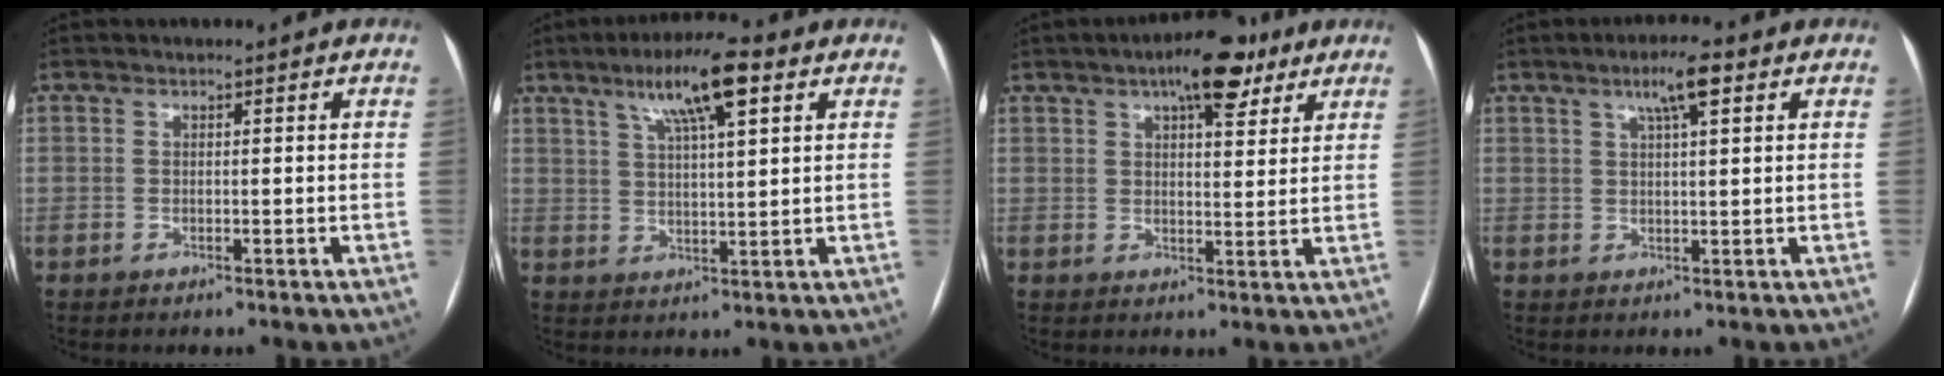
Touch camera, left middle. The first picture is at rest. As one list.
[{"total": 9.8, "force": [5.3, 1.4, 8.2], "torque": [-0.146, 0.018, 0.087]}, {"total": 8.8, "force": [5.5, 2.9, 6.2], "torque": [-0.087, 0.015, 0.077]}, {"total": 5.1, "force": [2.6, 0.5, 4.3], "torque": [-0.075, 0.010, 0.043]}]